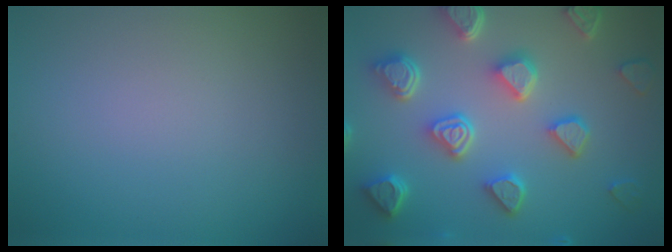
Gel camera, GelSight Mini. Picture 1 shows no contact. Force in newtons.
{"total": 7.0, "press": 5.5, "slide": 4.3}